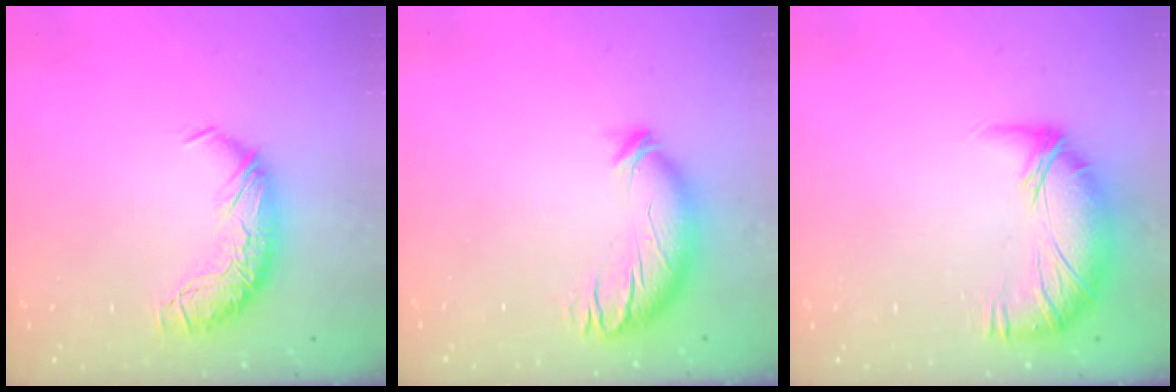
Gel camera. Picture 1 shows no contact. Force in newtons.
{"total": 3.8, "press": 3.0, "slide": 2.3}
{"total": 4.4, "press": 4.0, "slide": 1.8}